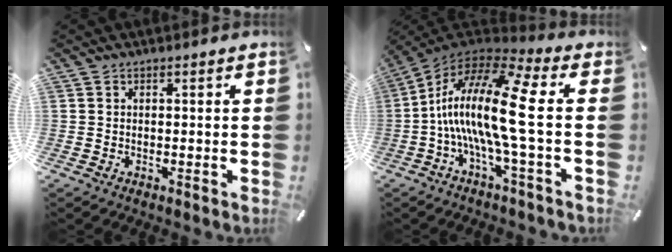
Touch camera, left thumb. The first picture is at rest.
{"total": 20.8, "force": [-1.2, 5.4, 20.1], "torque": [-0.423, -0.002, -0.034]}